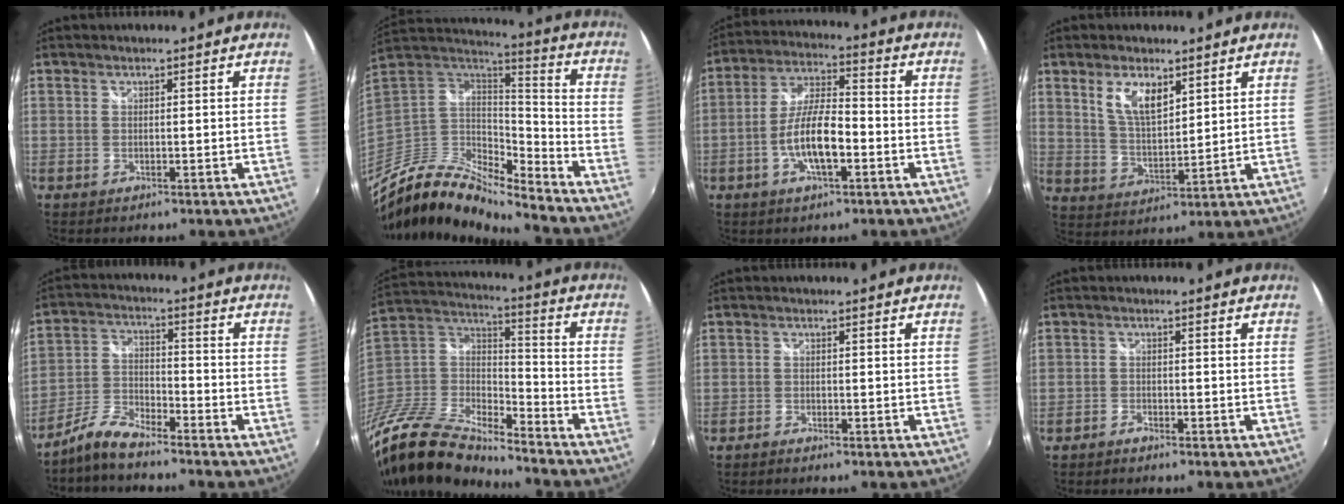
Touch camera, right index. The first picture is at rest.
{"total": 15.5, "force": [-12.7, 4.1, 7.9], "torque": [-0.163, -0.017, -0.247]}
{"total": 10.2, "force": [-3.5, 3.2, 9.0], "torque": [-0.183, 0.003, -0.063]}
{"total": 7.8, "force": [4.2, 3.4, 5.6], "torque": [-0.103, 0.001, 0.085]}
{"total": 7.2, "force": [-6.3, 1.5, 3.3], "torque": [-0.074, 0.010, -0.130]}
{"total": 21.5, "force": [-17.2, 7.6, 10.6], "torque": [-0.243, -0.018, -0.330]}
{"total": 1.1, "force": [-1.0, 0.3, 0.3], "torque": [-0.015, -0.004, -0.022]}
{"total": 1.5, "force": [-1.4, 0.4, 0.4], "torque": [-0.017, -0.001, -0.029]}